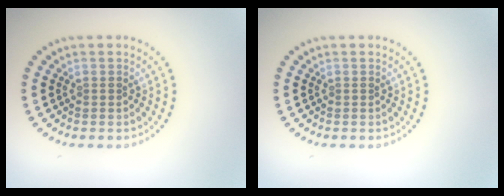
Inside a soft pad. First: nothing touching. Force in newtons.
{"total": 0.0}